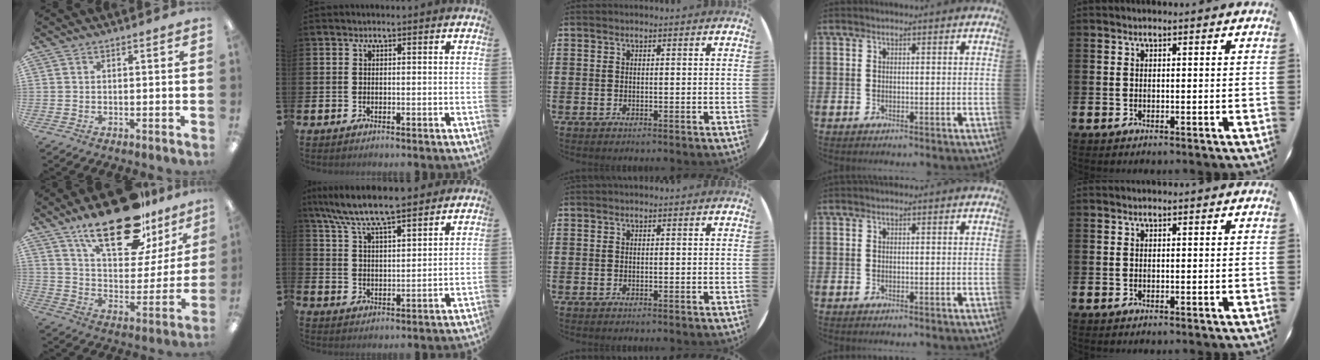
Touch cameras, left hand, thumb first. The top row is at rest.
{"thumb": {"total": 24.5, "force": [16.8, 10.2, 14.6], "torque": [-0.225, -0.102, 0.287]}, "index": {"total": 7.9, "force": [7.4, 0.8, 2.4], "torque": [-0.078, -0.039, 0.134]}}